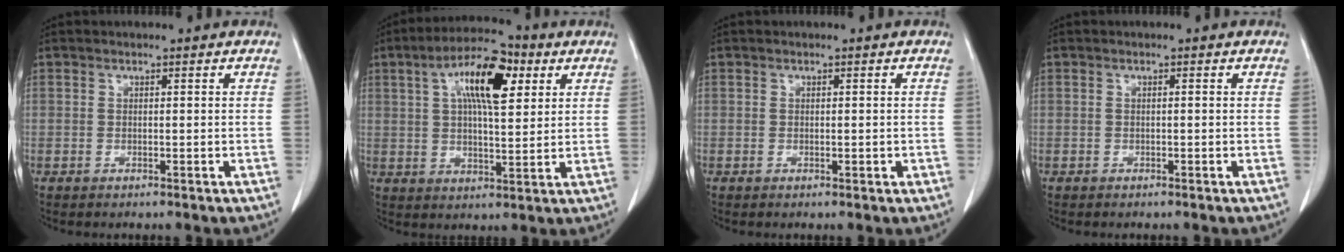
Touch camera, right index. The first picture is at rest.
{"total": 12.2, "force": [4.6, 3.9, 10.6], "torque": [-0.186, 0.024, 0.072]}
{"total": 0.8, "force": [-0.1, 0.3, 0.8], "torque": [-0.015, -0.003, 0.003]}
{"total": 0.0}